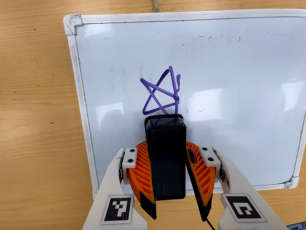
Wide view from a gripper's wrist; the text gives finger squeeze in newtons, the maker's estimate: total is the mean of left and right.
{"total": 9.7, "left": 9.8, "right": 9.7}